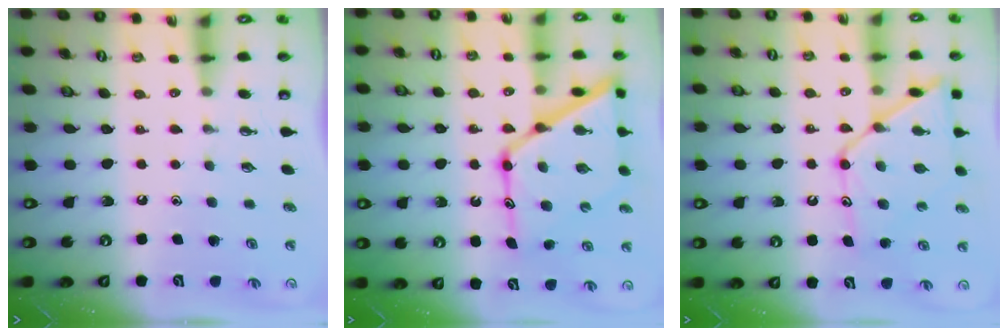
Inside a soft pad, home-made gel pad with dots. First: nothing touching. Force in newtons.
{"total": 20.1, "press": 20.0, "slide": 1.9}
{"total": 15.2, "press": 15.1, "slide": 1.3}